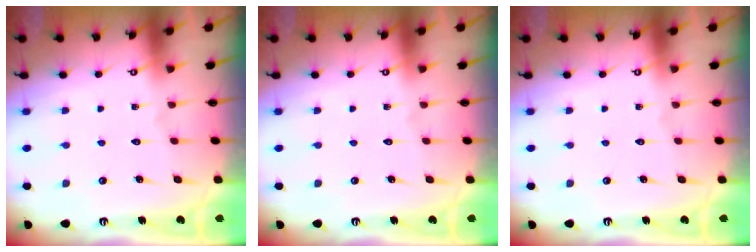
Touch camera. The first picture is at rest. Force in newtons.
{"total": 0.0}
{"total": 0.0}